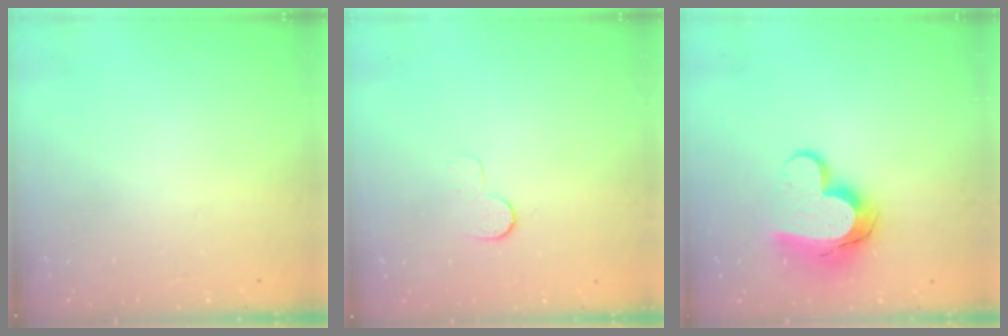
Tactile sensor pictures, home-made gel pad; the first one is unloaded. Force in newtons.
{"total": 5.7, "press": 5.6, "slide": 0.6}
{"total": 13.3, "press": 13.3, "slide": 1.1}